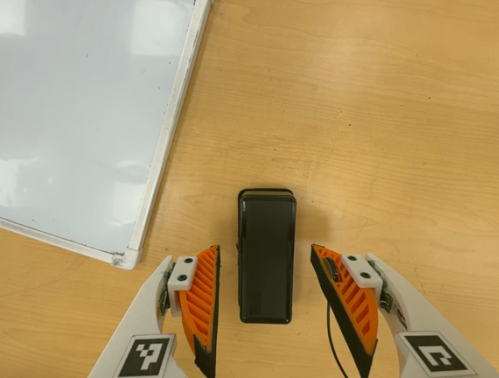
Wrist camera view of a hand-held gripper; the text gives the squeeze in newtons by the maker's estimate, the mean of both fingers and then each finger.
{"total": 0.0}